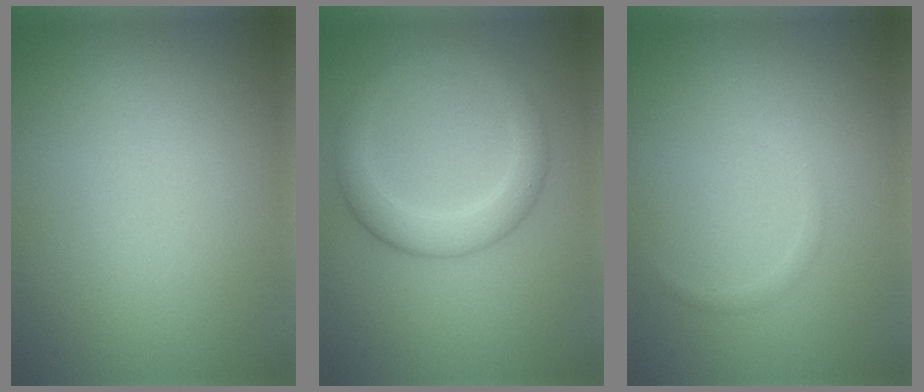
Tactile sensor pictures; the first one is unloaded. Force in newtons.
{"total": 3.6, "press": 3.6, "slide": 0.1}
{"total": 0.7, "press": 0.7, "slide": 0.1}